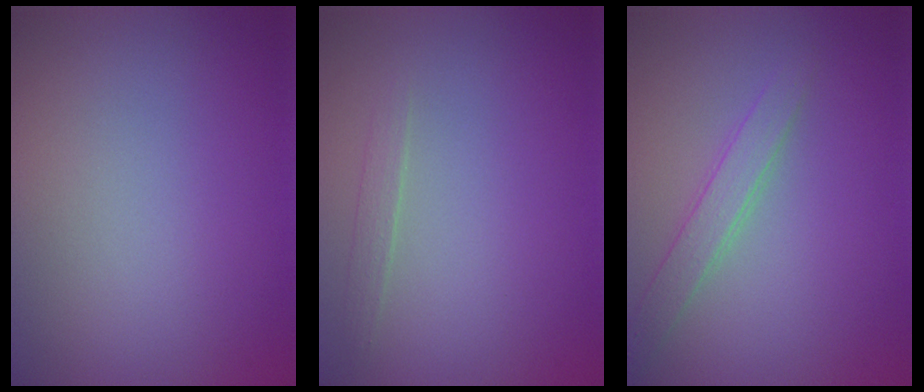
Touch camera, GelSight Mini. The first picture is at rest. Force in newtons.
{"total": 0.8, "press": 0.8, "slide": 0.1}
{"total": 2.0, "press": 2.0, "slide": 0.1}